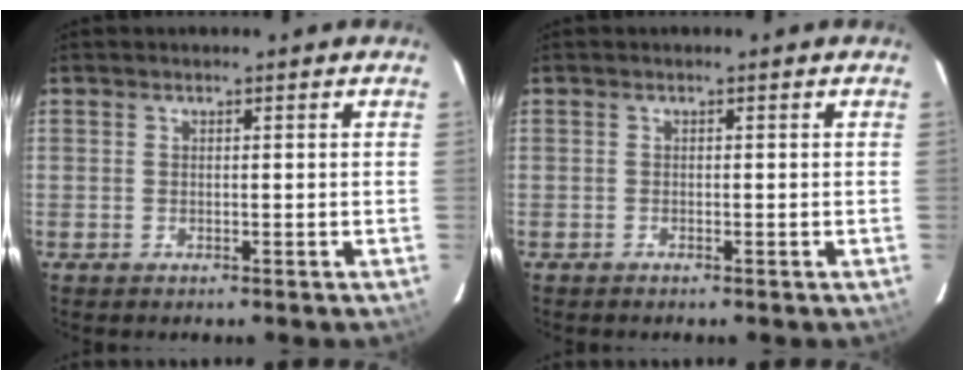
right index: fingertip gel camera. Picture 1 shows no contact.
{"total": 0.0}